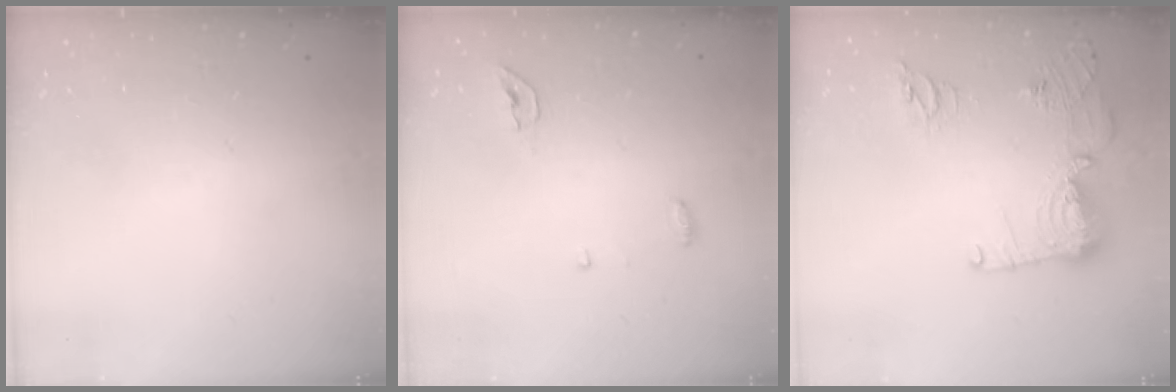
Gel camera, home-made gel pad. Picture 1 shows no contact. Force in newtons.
{"total": 4.5, "press": 4.2, "slide": 1.5}
{"total": 15.2, "press": 14.9, "slide": 2.8}